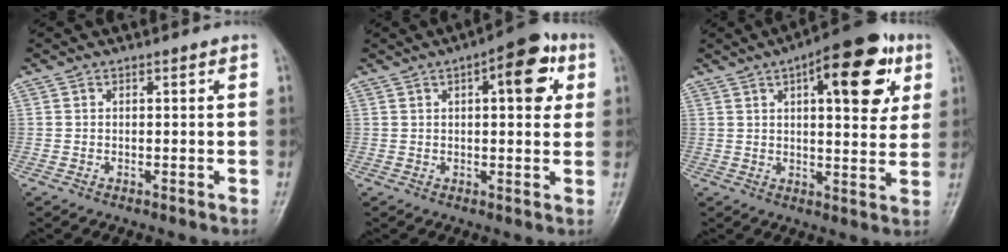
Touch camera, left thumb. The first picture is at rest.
{"total": 9.8, "force": [3.3, 3.8, 8.4], "torque": [-0.086, 0.005, 0.034]}
{"total": 16.3, "force": [6.4, 6.3, 13.6], "torque": [-0.147, -0.007, 0.080]}